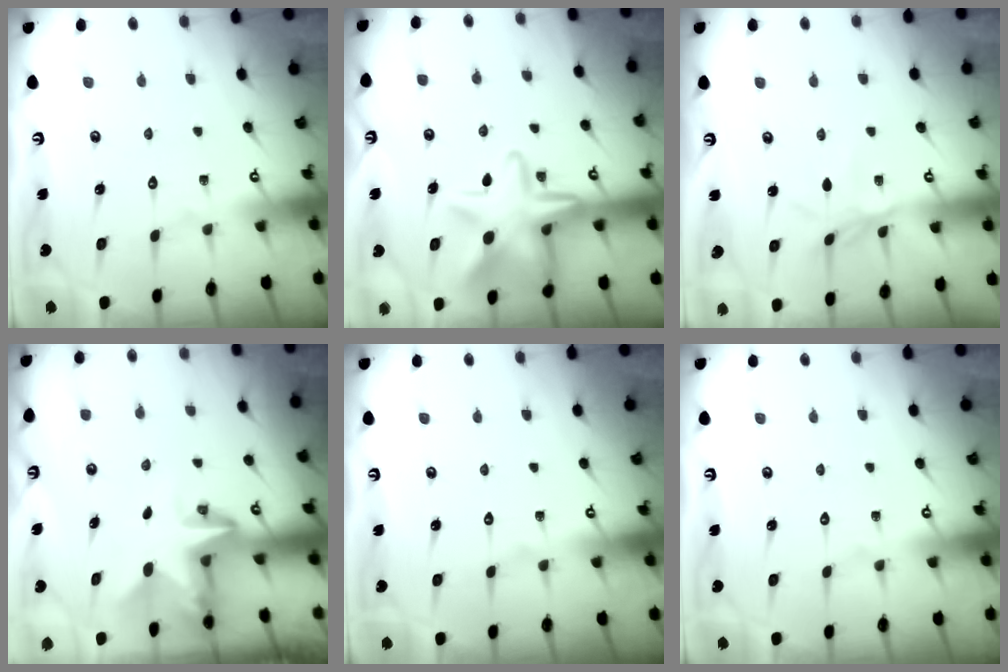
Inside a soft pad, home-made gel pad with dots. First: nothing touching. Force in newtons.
{"total": 15.6, "press": 15.6, "slide": 1.1}
{"total": 4.0, "press": 3.9, "slide": 0.4}
{"total": 3.1, "press": 3.1, "slide": 0.1}
{"total": 0.0}
{"total": 0.0}